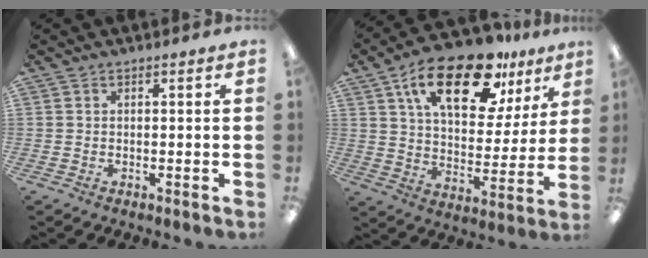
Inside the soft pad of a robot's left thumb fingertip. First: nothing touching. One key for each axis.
{"total": 21.5, "fx": 12.8, "fy": 9.8, "fz": 14.2, "tx": -0.221, "ty": -0.057, "tz": 0.215}